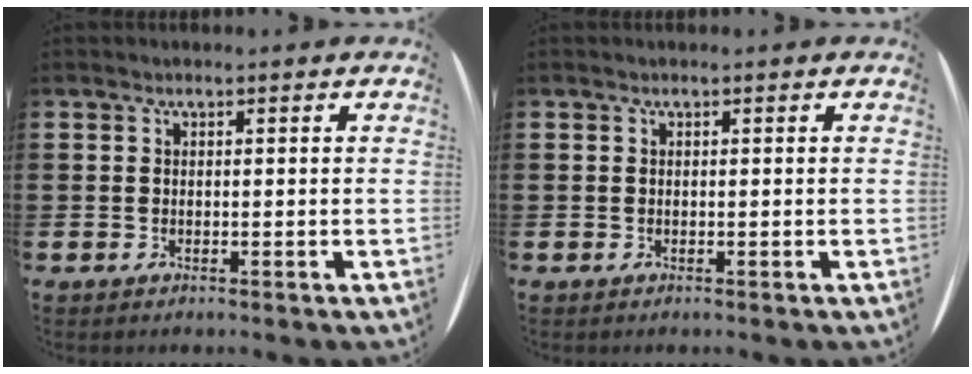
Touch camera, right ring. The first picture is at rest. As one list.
[{"total": 0.0}]